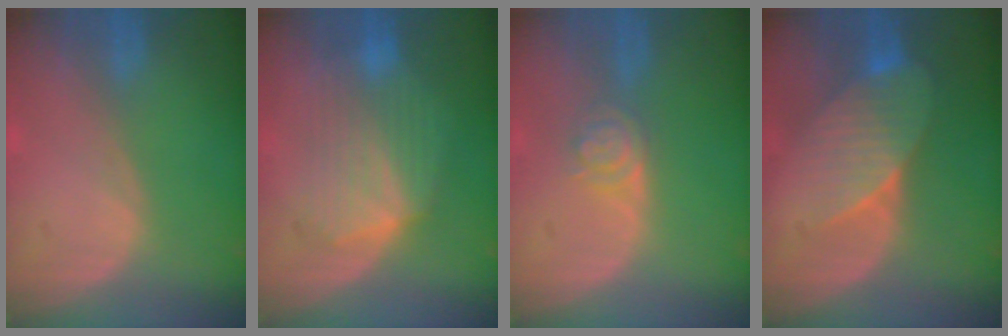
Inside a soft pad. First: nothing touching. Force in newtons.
{"total": 7.4, "press": 7.4, "slide": 0.2}
{"total": 3.9, "press": 3.5, "slide": 1.8}
{"total": 8.0, "press": 7.2, "slide": 3.4}